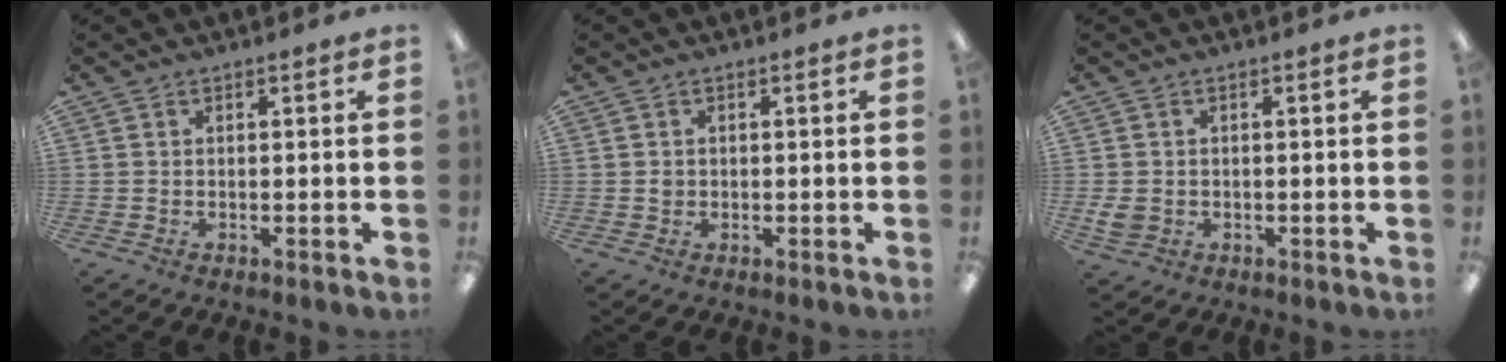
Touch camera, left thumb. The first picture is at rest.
{"total": 1.1, "force": [-0.1, 1.1, 0.4], "torque": [-0.007, 0.004, -0.003]}
{"total": 3.6, "force": [-0.6, 3.0, 1.9], "torque": [-0.038, -0.003, -0.014]}